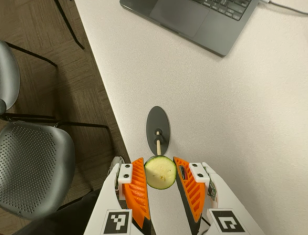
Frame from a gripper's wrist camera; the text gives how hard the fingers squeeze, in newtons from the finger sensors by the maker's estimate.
{"total": 8.3, "left": 7.8, "right": 8.8}